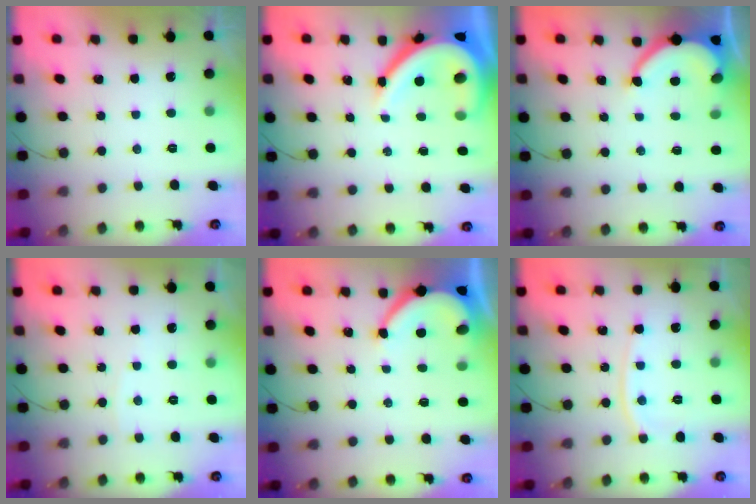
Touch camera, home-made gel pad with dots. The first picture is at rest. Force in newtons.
{"total": 13.8, "press": 13.7, "slide": 1.5}
{"total": 7.5, "press": 7.5, "slide": 0.6}
{"total": 3.1, "press": 3.0, "slide": 0.4}
{"total": 6.8, "press": 6.8, "slide": 0.5}
{"total": 7.8, "press": 7.7, "slide": 1.0}